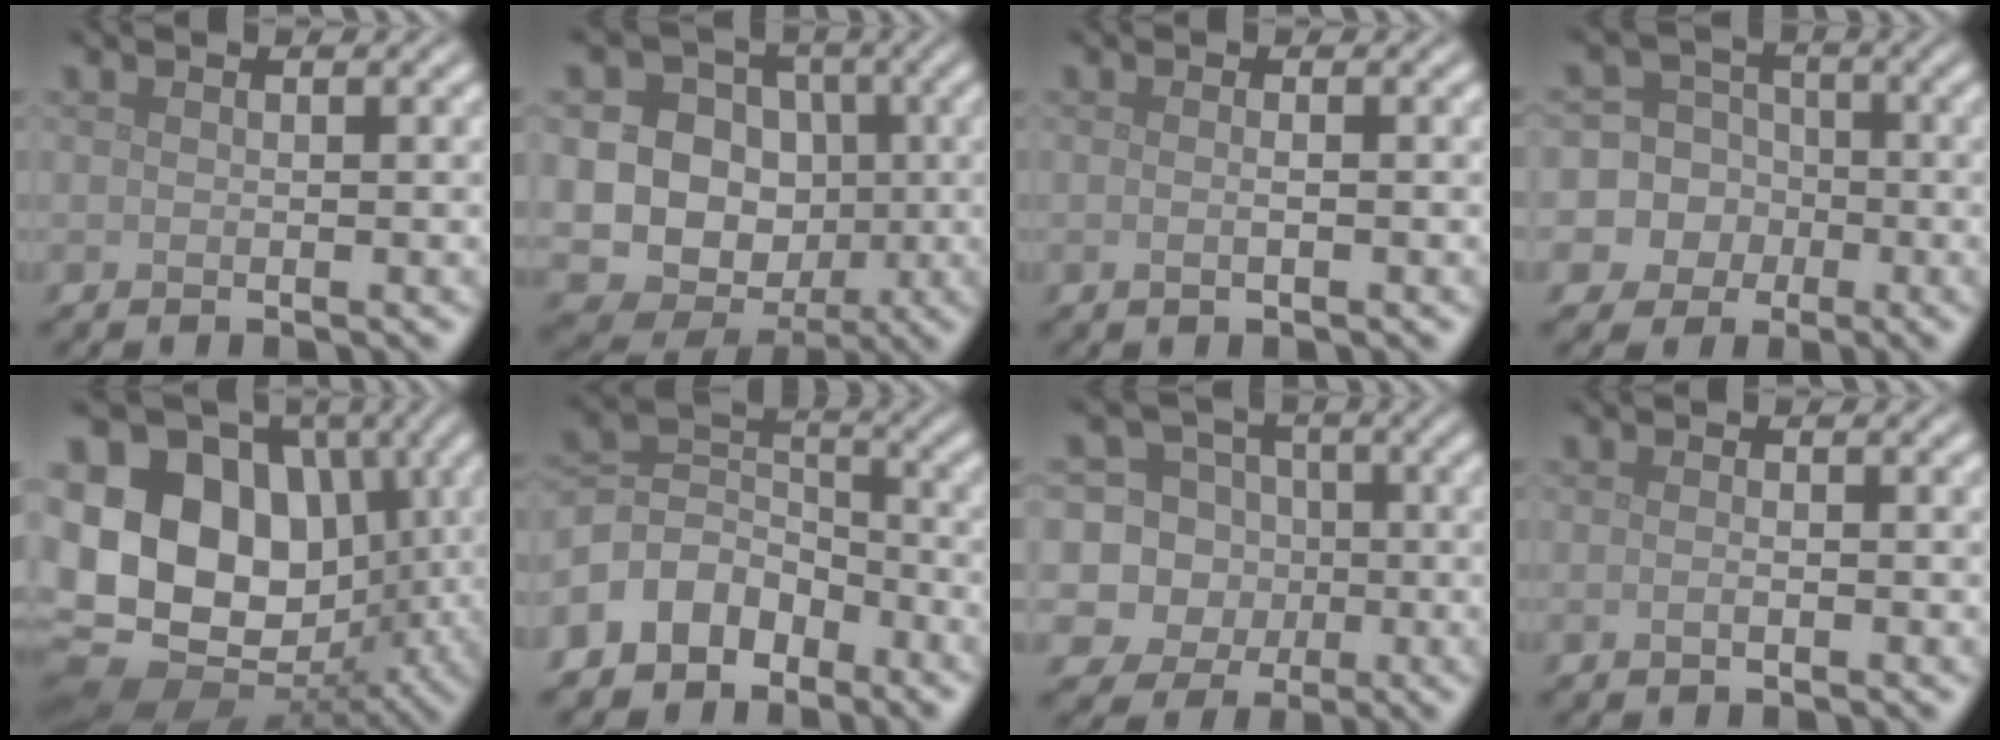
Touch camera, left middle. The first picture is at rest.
{"total": 14.6, "force": [-0.1, 13.5, 5.6], "torque": [-0.129, 0.024, -0.023]}
{"total": 1.4, "force": [0.2, 0.7, 1.2], "torque": [-0.003, -0.009, -0.010]}
{"total": 11.0, "force": [-2.6, 10.6, 1.8], "torque": [-0.072, 0.007, -0.069]}
{"total": 15.3, "force": [0.8, 12.1, 9.3], "torque": [-0.177, 0.001, 0.007]}
{"total": 5.8, "force": [-3.6, 4.1, 2.0], "torque": [-0.031, 0.005, -0.085]}
{"total": 10.1, "force": [-0.7, 9.8, 2.6], "torque": [-0.078, 0.031, -0.035]}
{"total": 0.8, "force": [-0.3, 0.3, 0.7], "torque": [-0.013, -0.002, -0.006]}